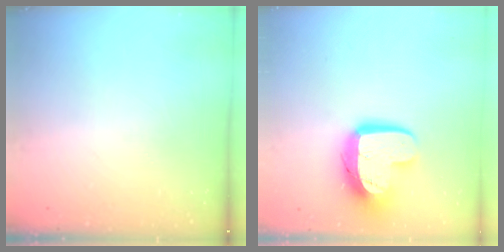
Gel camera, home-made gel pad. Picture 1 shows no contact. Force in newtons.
{"total": 14.4, "press": 14.3, "slide": 1.4}